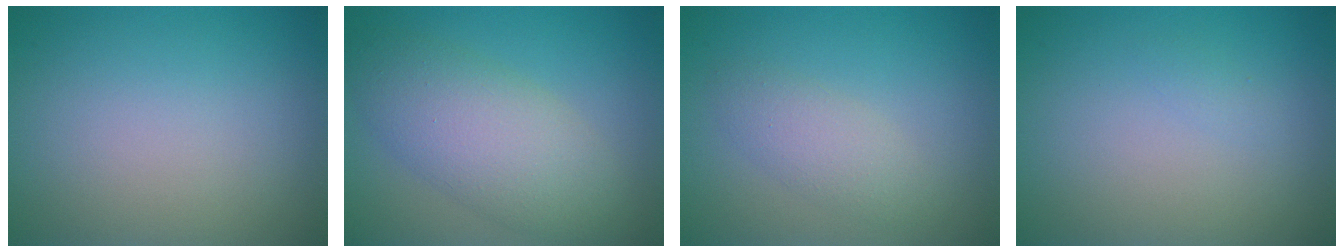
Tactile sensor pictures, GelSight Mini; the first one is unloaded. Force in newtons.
{"total": 6.2, "press": 6.2, "slide": 0.1}
{"total": 2.4, "press": 2.4, "slide": 0.1}
{"total": 0.5, "press": 0.5, "slide": 0.0}